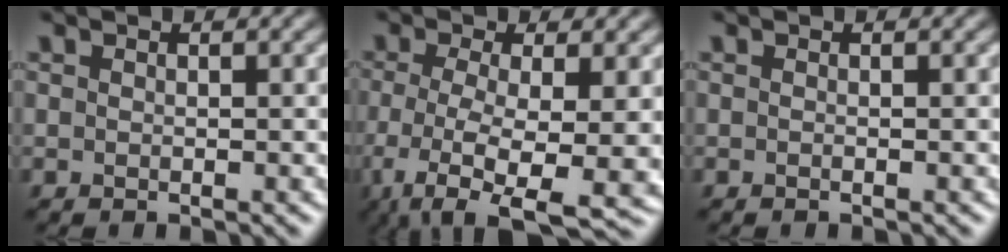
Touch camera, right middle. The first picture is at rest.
{"total": 8.0, "force": [-3.2, 2.6, 6.8], "torque": [-0.134, -0.025, -0.054]}
{"total": 0.0}